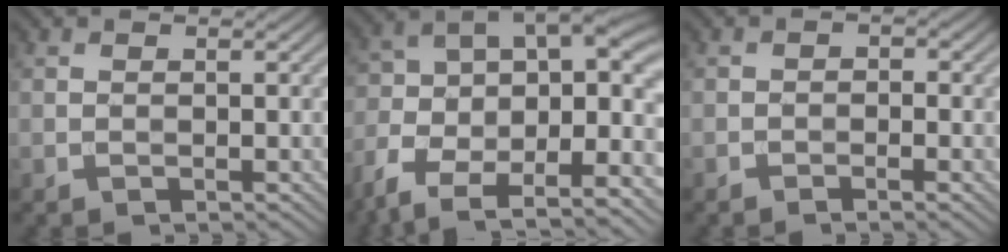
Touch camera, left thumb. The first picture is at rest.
{"total": 14.2, "force": [-4.5, 8.8, 10.2], "torque": [-0.212, -0.013, -0.069]}
{"total": 1.7, "force": [-1.0, 0.7, 1.1], "torque": [-0.015, 0.001, -0.020]}